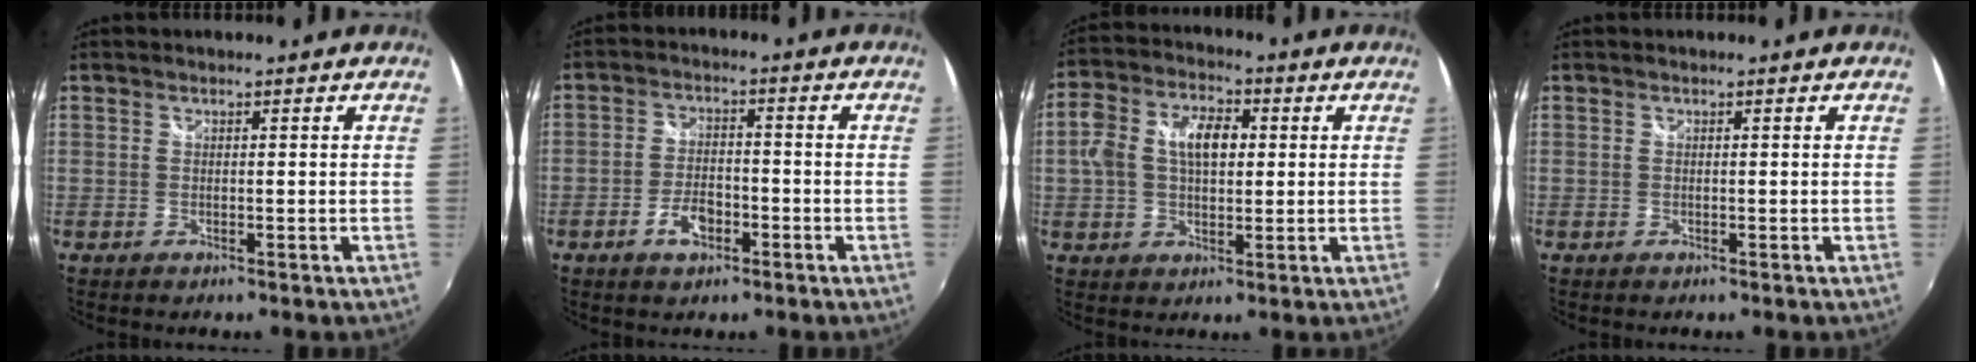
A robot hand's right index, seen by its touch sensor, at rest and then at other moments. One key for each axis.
{"total": 5.5, "fx": -2.8, "fy": 2.9, "fz": 3.7, "tx": -0.078, "ty": 0.006, "tz": -0.046}
{"total": 10.0, "fx": 1.3, "fy": 6.1, "fz": 7.8, "tx": -0.154, "ty": 0.029, "tz": 0.022}
{"total": 0.0}